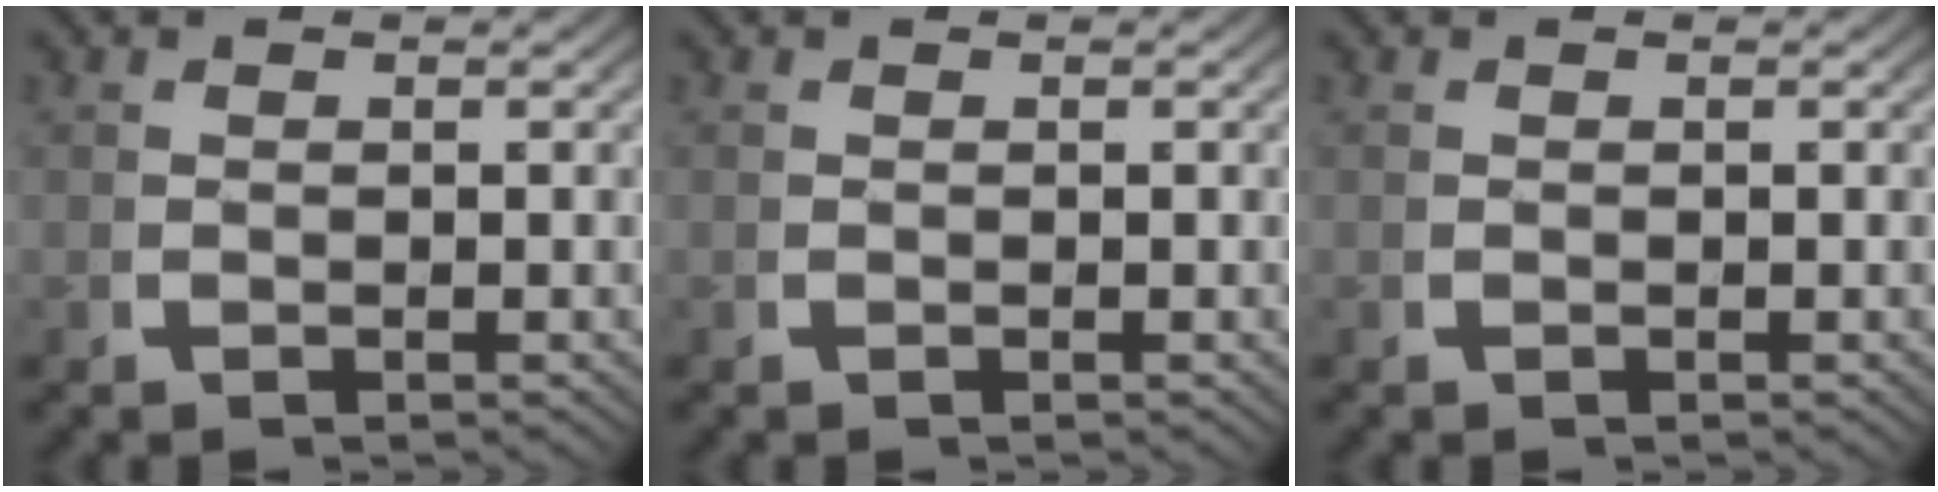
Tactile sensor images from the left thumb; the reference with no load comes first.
{"total": 0.0}
{"total": 0.0}